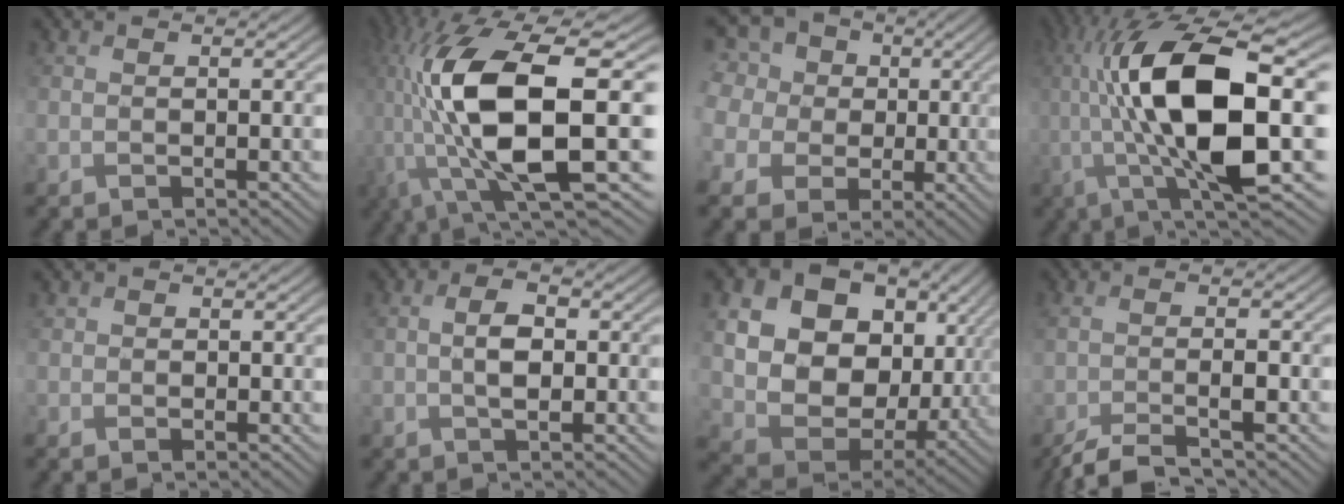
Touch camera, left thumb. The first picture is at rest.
{"total": 18.4, "force": [-1.5, 7.1, 17.0], "torque": [-0.341, -0.005, -0.026]}
{"total": 14.8, "force": [4.0, 13.0, 5.9], "torque": [-0.243, 0.022, 0.051]}
{"total": 16.6, "force": [0.1, 5.0, 15.8], "torque": [-0.296, 0.005, 0.005]}
{"total": 1.8, "force": [-0.1, 1.6, 0.7], "torque": [-0.008, -0.004, -0.003]}
{"total": 4.0, "force": [-0.1, 2.1, 3.4], "torque": [-0.070, 0.003, -0.003]}
{"total": 19.0, "force": [4.6, 14.9, 10.8], "torque": [-0.263, -0.008, 0.134]}
{"total": 4.9, "force": [-3.2, 0.9, 3.6], "torque": [-0.066, -0.001, -0.066]}